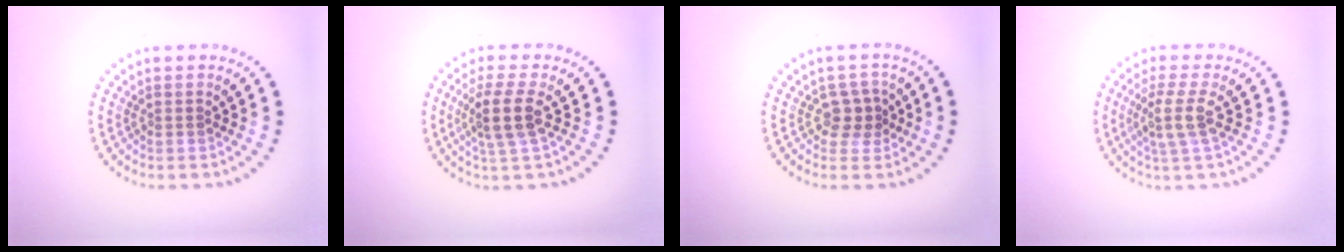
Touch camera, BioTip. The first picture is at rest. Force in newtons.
{"total": 3.5, "press": 2.9, "slide": 2.1}
{"total": 2.0, "press": 1.8, "slide": 0.9}
{"total": 3.1, "press": 2.4, "slide": 1.9}